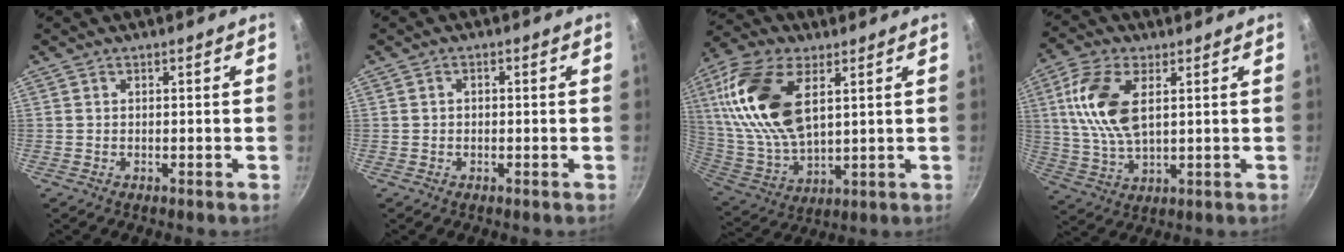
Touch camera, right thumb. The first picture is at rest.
{"total": 0.9, "force": [-0.1, 0.7, 0.6], "torque": [-0.010, 0.007, -0.003]}
{"total": 20.6, "force": [7.0, 10.9, 16.1], "torque": [-0.314, -0.023, 0.138]}
{"total": 12.8, "force": [3.4, 6.4, 10.5], "torque": [-0.207, -0.005, 0.069]}